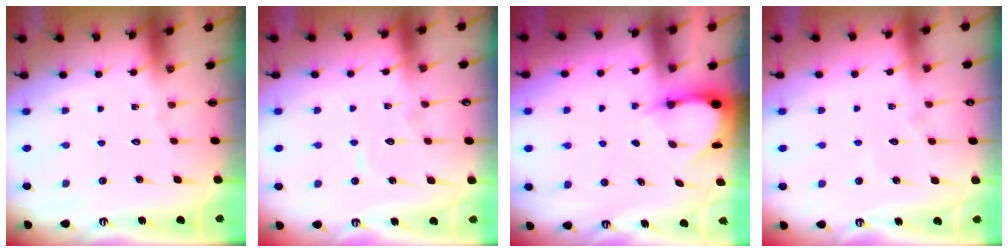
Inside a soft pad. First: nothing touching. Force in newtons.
{"total": 5.3, "press": 5.3, "slide": 0.4}
{"total": 3.3, "press": 3.3, "slide": 0.4}
{"total": 3.7, "press": 3.7, "slide": 0.4}